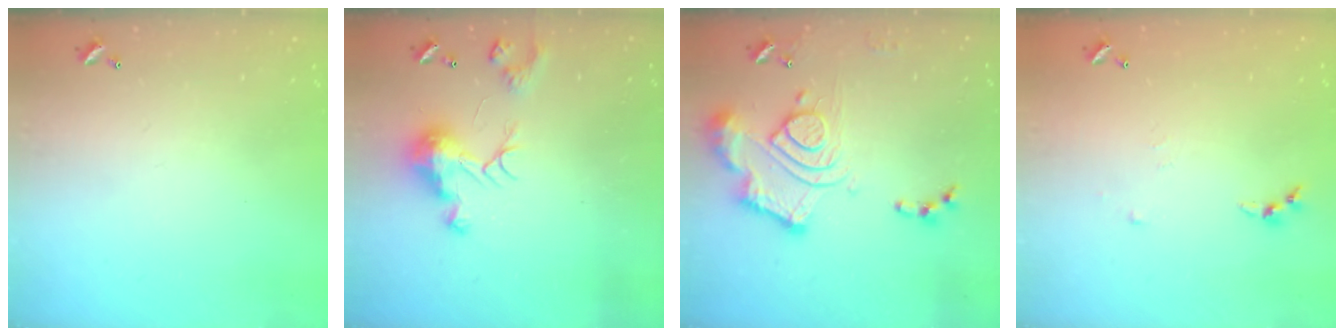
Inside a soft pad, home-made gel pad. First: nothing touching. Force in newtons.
{"total": 9.2, "press": 9.2, "slide": 0.5}
{"total": 16.2, "press": 16.1, "slide": 1.9}
{"total": 3.3, "press": 3.3, "slide": 0.5}